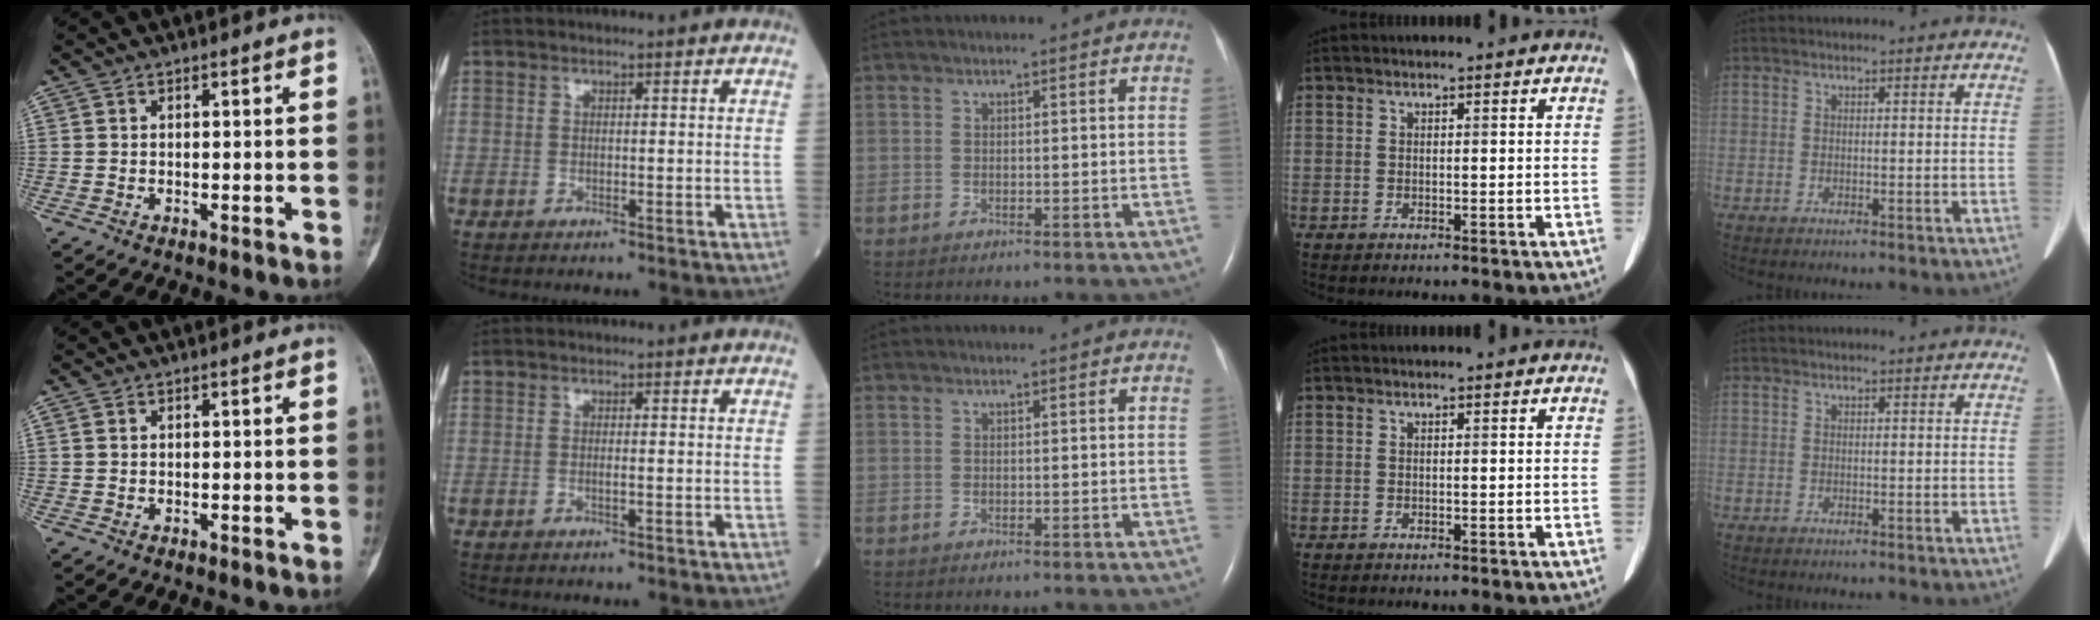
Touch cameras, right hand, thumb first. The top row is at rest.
{"thumb": {"total": 0.6, "force": [0.2, 0.4, 0.3], "torque": [-0.007, 0.005, 0.005]}, "index": {"total": 0.7, "force": [-0.3, -0.1, 0.7], "torque": [-0.016, 0.000, -0.004]}}